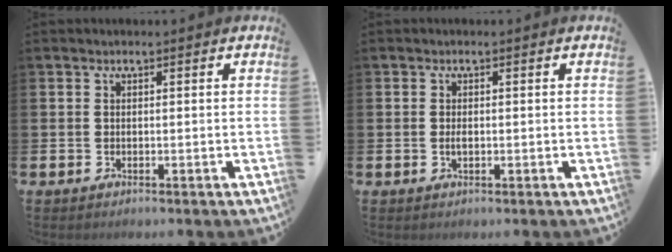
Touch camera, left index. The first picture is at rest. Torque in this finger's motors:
{"motor_torque": [0.31, 0.13, 0.00, 0.00]}